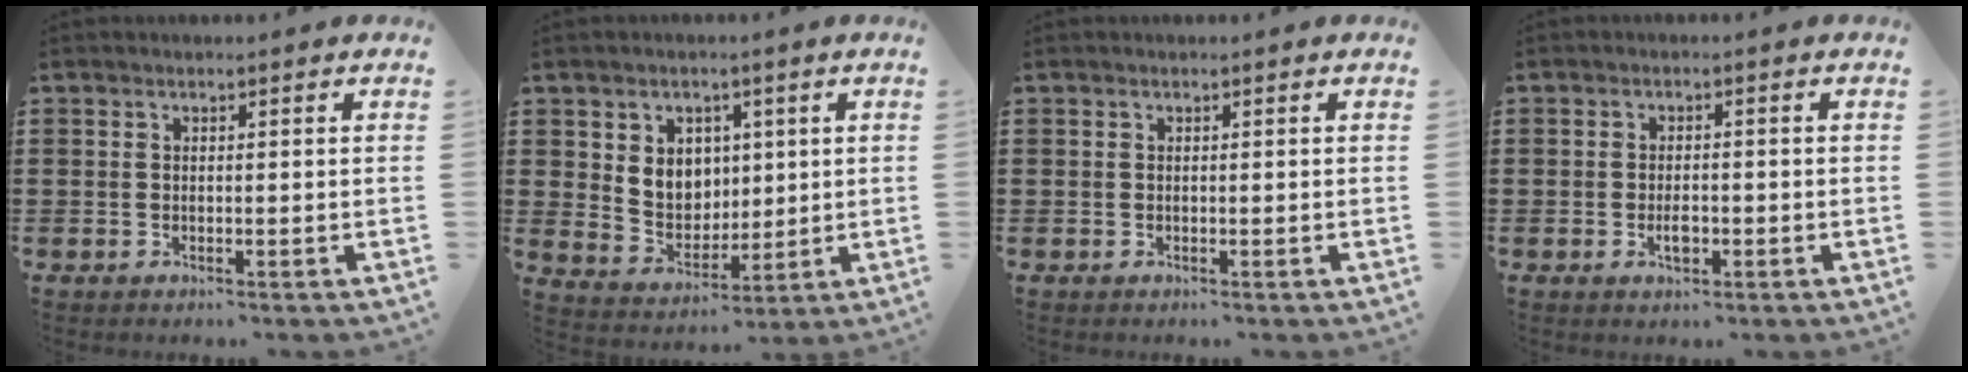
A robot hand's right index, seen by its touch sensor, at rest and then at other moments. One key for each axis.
{"total": 5.8, "fx": 2.1, "fy": 5.1, "fz": 1.6, "tx": -0.040, "ty": 0.005, "tz": 0.036}
{"total": 0.0}
{"total": 2.5, "fx": -0.8, "fy": 1.0, "fz": 2.1, "tx": -0.040, "ty": 0.000, "tz": -0.014}